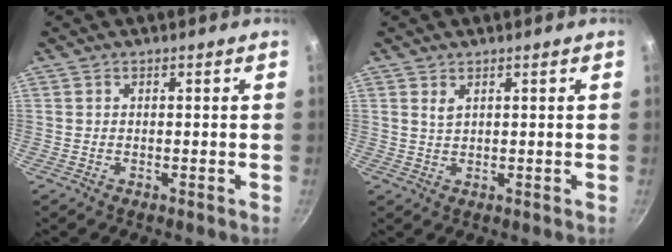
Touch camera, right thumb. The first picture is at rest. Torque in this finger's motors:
{"motor_torque": [-0.51, 0.40, -0.29, 0.22, 0.06]}